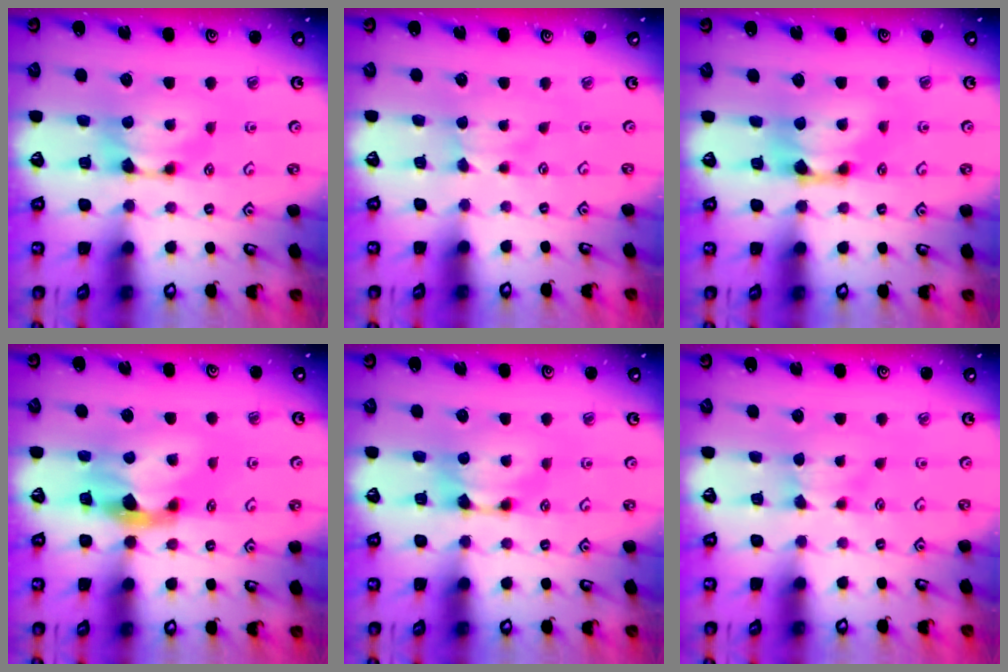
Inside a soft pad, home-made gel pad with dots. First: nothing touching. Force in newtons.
{"total": 1.7, "press": 1.6, "slide": 0.5}
{"total": 1.3, "press": 0.5, "slide": 1.2}
{"total": 2.8, "press": 2.5, "slide": 1.3}
{"total": 0.0}
{"total": 2.5, "press": 2.5, "slide": 0.5}